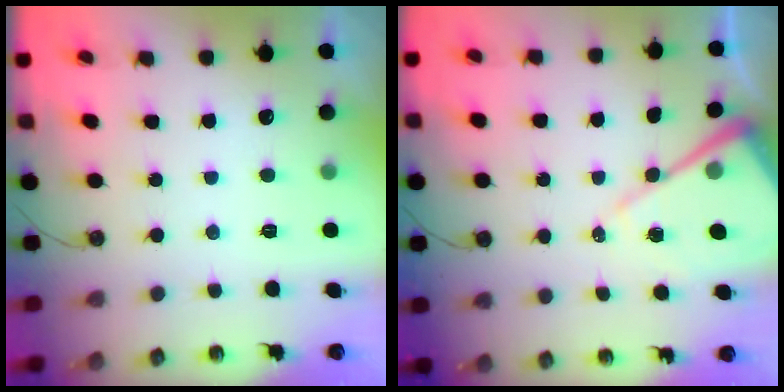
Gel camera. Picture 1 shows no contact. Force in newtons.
{"total": 11.9, "press": 11.8, "slide": 1.0}